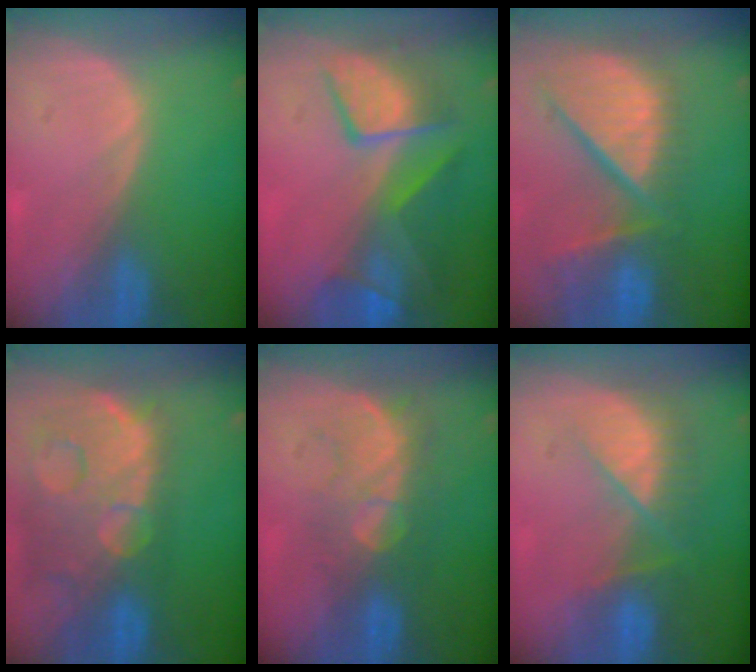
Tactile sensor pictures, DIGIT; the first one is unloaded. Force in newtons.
{"total": 9.4, "press": 8.6, "slide": 3.8}
{"total": 13.1, "press": 11.0, "slide": 7.1}
{"total": 14.5, "press": 11.7, "slide": 8.5}
{"total": 8.3, "press": 7.7, "slide": 3.1}
{"total": 7.7, "press": 7.1, "slide": 3.1}